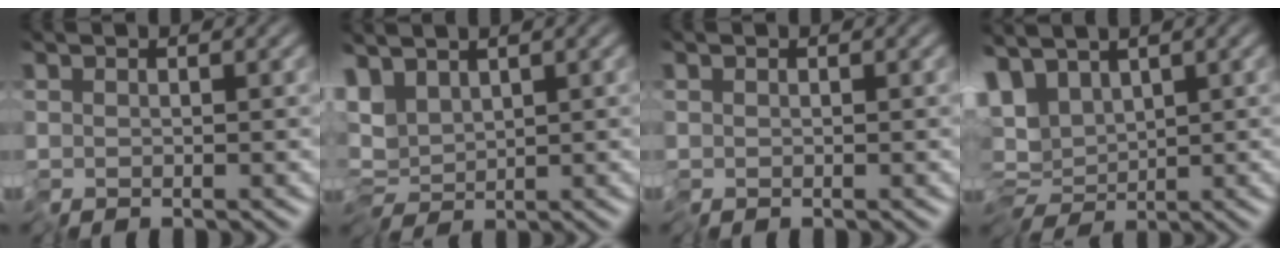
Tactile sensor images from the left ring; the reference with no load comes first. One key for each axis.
{"total": 3.8, "fx": 0.6, "fy": 1.8, "fz": 3.3, "tx": -0.057, "ty": 0.001, "tz": 0.011}
{"total": 0.0}
{"total": 7.5, "fx": 1.7, "fy": 4.2, "fz": 6.0, "tx": -0.107, "ty": 0.010, "tz": 0.044}